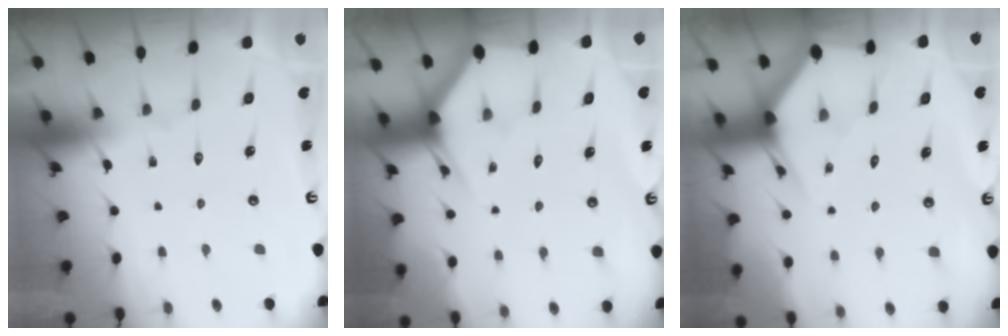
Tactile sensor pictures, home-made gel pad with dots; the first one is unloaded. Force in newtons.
{"total": 2.7, "press": 2.7, "slide": 0.1}
{"total": 2.6, "press": 2.6, "slide": 0.1}